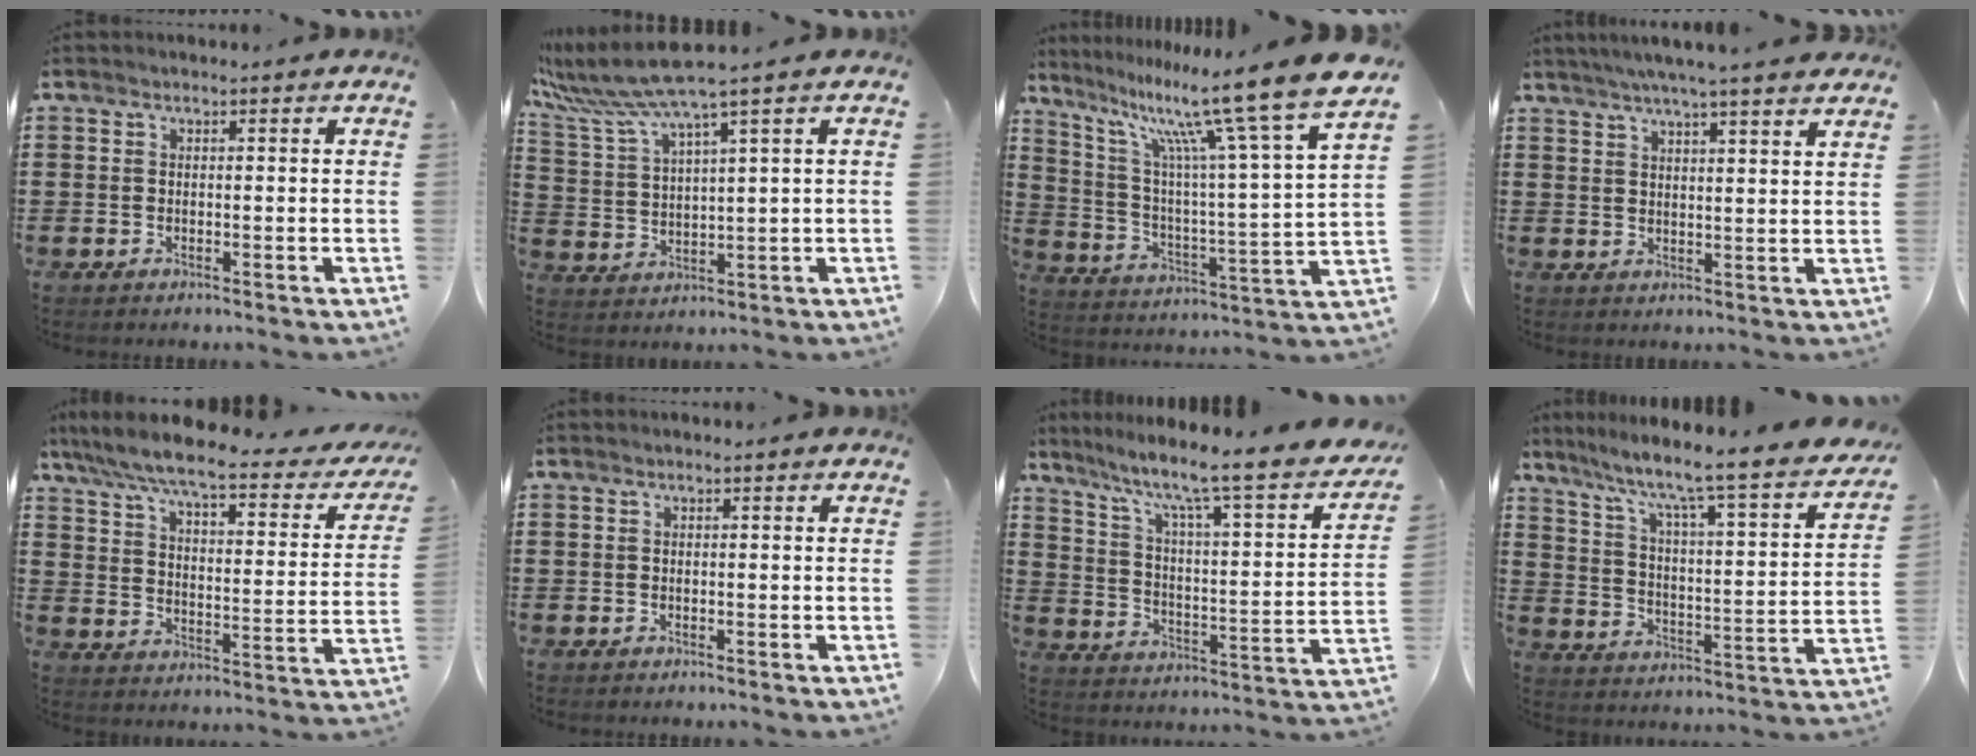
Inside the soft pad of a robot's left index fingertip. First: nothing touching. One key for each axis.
{"total": 7.3, "fx": 5.5, "fy": -0.3, "fz": 4.8, "tx": -0.128, "ty": -0.034, "tz": 0.091}
{"total": 14.7, "fx": 11.2, "fy": 0.2, "fz": 9.5, "tx": -0.198, "ty": -0.077, "tz": 0.172}
{"total": 4.7, "fx": 4.1, "fy": -0.6, "fz": 2.1, "tx": -0.054, "ty": -0.011, "tz": 0.072}
{"total": 7.1, "fx": 6.0, "fy": 0.4, "fz": 3.8, "tx": -0.100, "ty": -0.037, "tz": 0.097}
{"total": 0.0}
{"total": 7.3, "fx": 5.8, "fy": 0.0, "fz": 4.3, "tx": -0.102, "ty": -0.059, "tz": 0.082}
{"total": 5.9, "fx": 4.9, "fy": -0.6, "fz": 3.3, "tx": -0.087, "ty": -0.055, "tz": 0.066}